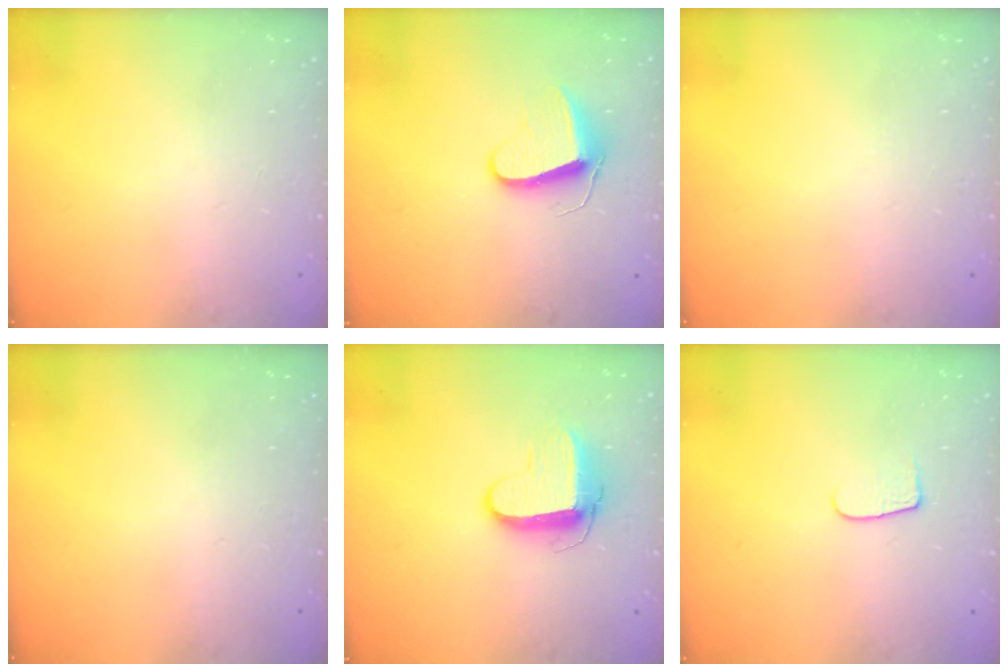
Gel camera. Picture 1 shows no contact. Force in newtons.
{"total": 9.4, "press": 9.4, "slide": 0.7}
{"total": 0.0}
{"total": 0.0}
{"total": 8.9, "press": 8.9, "slide": 0.9}
{"total": 5.9, "press": 5.9, "slide": 0.6}